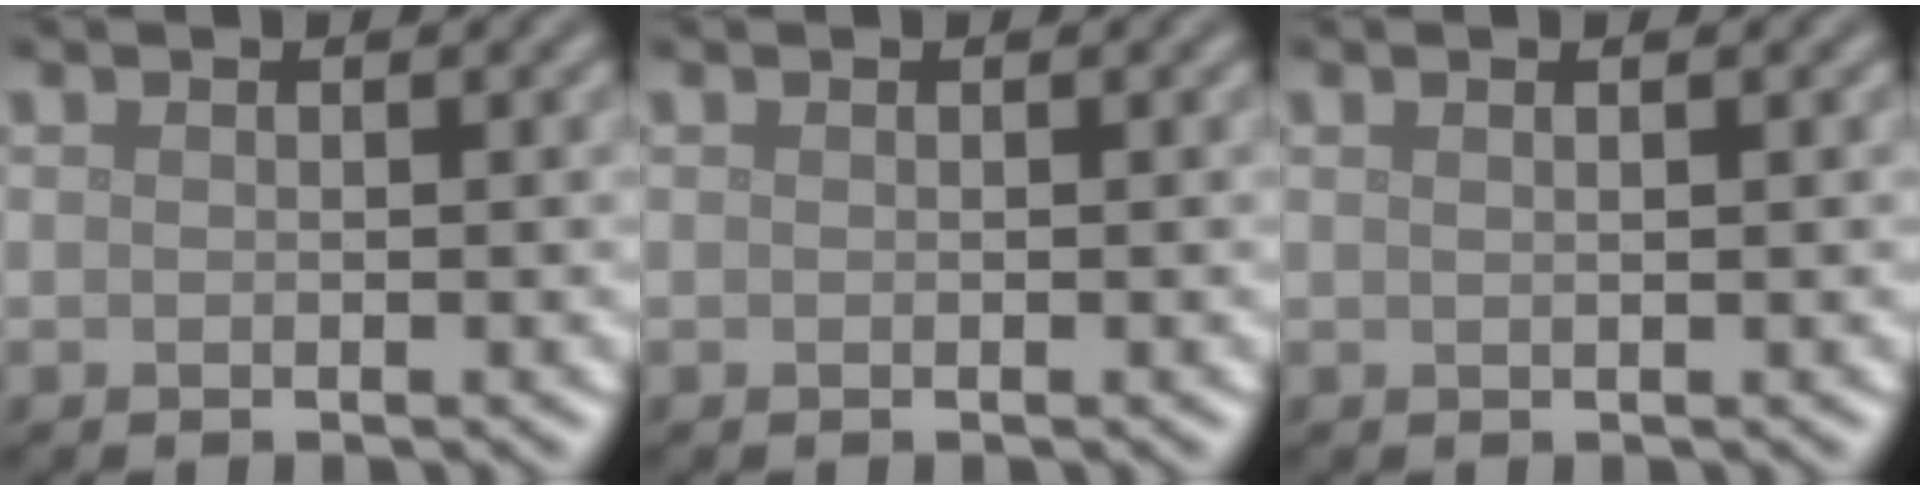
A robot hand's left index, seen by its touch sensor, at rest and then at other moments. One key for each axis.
{"total": 0.0}
{"total": 1.6, "fx": 0.8, "fy": 0.7, "fz": 1.2, "tx": -0.002, "ty": -0.003, "tz": -0.006}